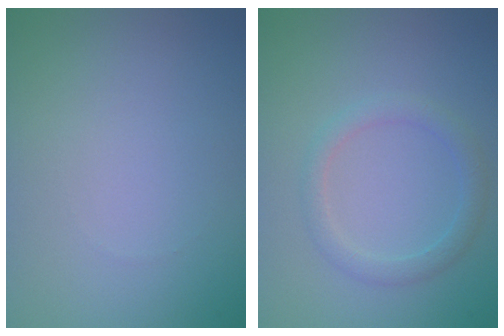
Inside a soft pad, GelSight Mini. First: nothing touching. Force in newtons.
{"total": 1.9, "press": 1.9, "slide": 0.1}